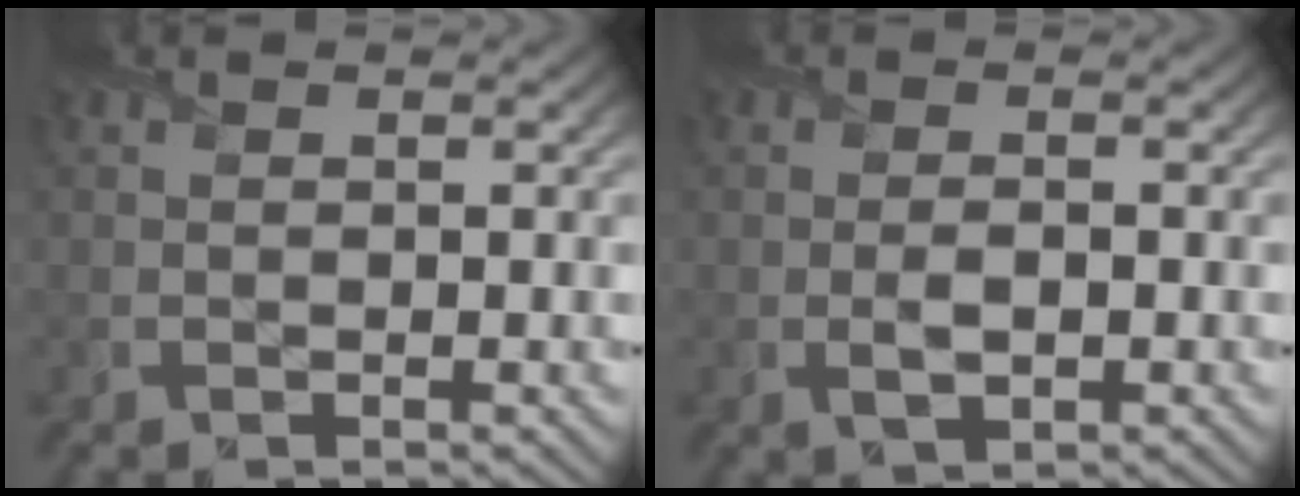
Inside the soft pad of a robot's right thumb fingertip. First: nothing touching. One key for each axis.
{"total": 2.5, "fx": -0.6, "fy": 1.2, "fz": 2.1, "tx": -0.046, "ty": -0.007, "tz": -0.008}